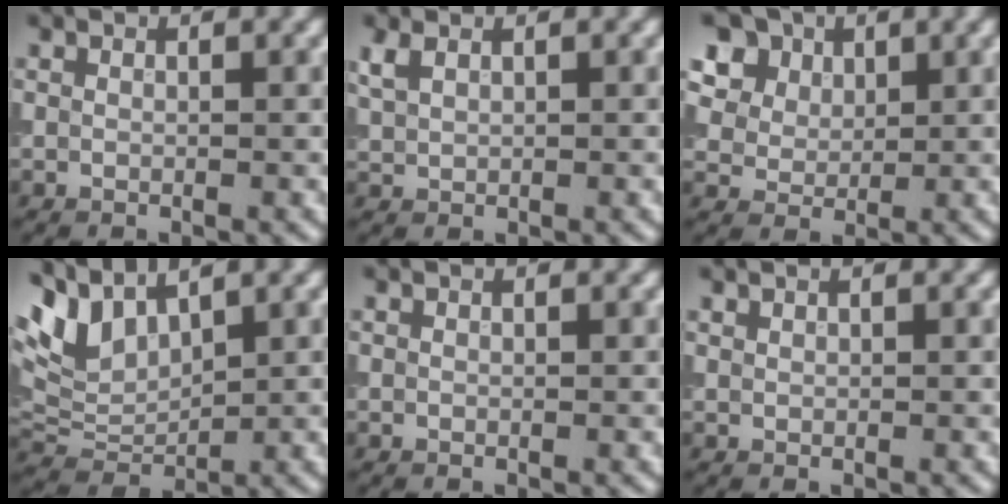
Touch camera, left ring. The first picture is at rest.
{"total": 1.3, "force": [0.8, 0.7, 0.8], "torque": [-0.021, 0.006, 0.020]}
{"total": 11.4, "force": [6.5, 7.9, 5.0], "torque": [-0.126, 0.032, 0.104]}
{"total": 4.6, "force": [2.9, 2.3, 2.7], "torque": [-0.061, 0.006, 0.055]}
{"total": 0.0}
{"total": 0.0}